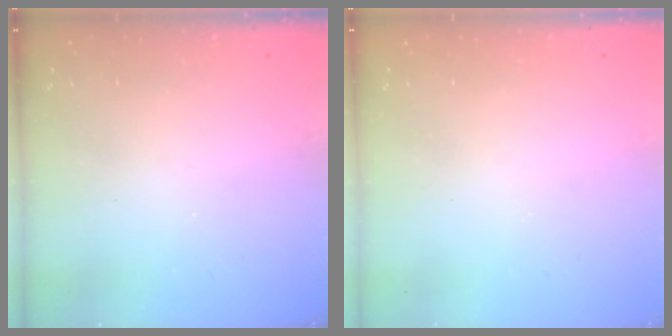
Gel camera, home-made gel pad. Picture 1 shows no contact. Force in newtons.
{"total": 0.0}